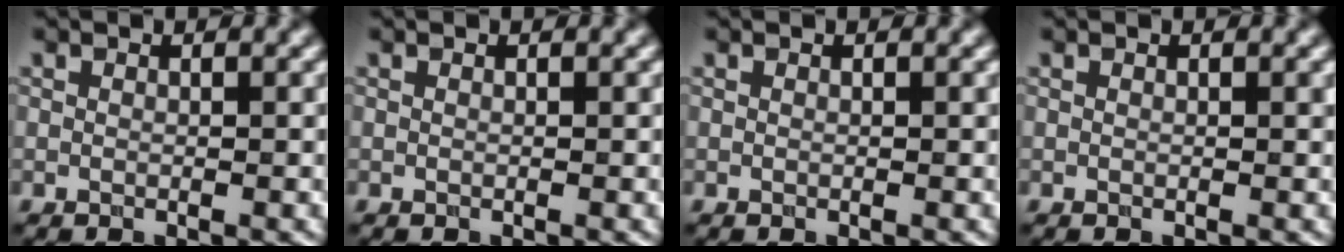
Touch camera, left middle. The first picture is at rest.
{"total": 0.0}
{"total": 0.0}
{"total": 0.0}